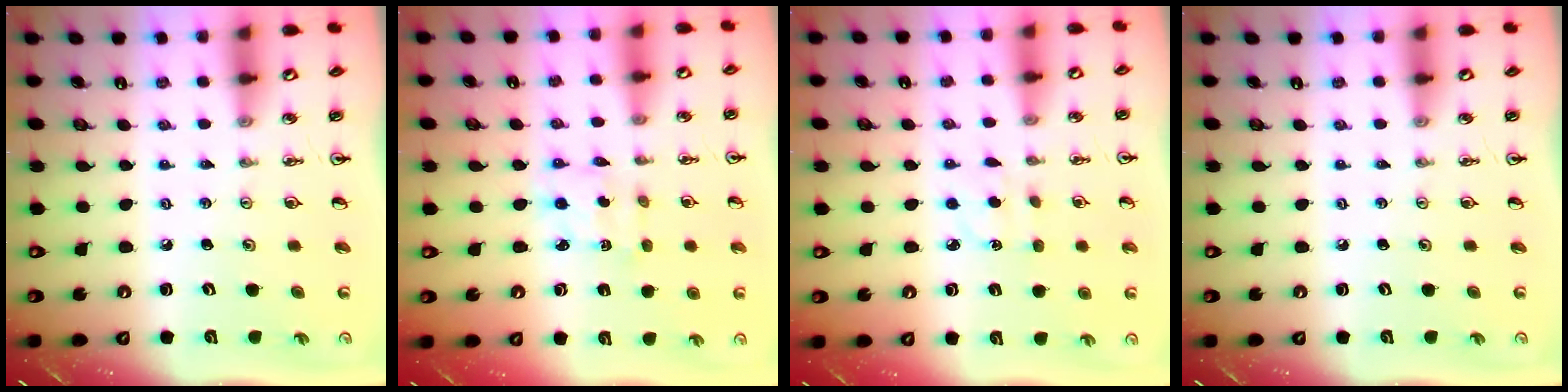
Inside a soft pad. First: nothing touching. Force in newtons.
{"total": 2.2, "press": 2.1, "slide": 0.7}
{"total": 2.6, "press": 2.6, "slide": 0.5}
{"total": 0.0}